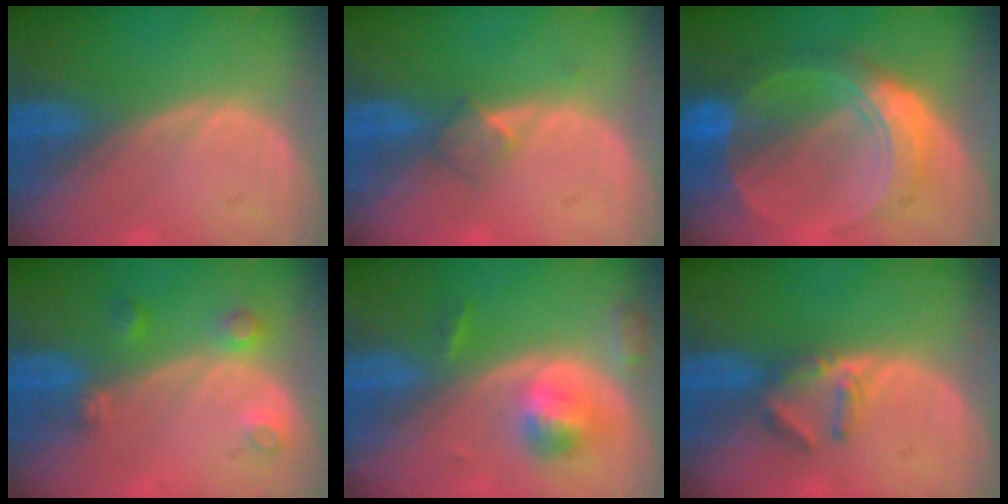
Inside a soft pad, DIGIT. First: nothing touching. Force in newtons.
{"total": 2.3, "press": 2.0, "slide": 1.1}
{"total": 8.5, "press": 8.5, "slide": 0.6}
{"total": 3.4, "press": 3.0, "slide": 1.5}
{"total": 5.2, "press": 4.8, "slide": 2.1}
{"total": 3.5, "press": 3.4, "slide": 1.1}